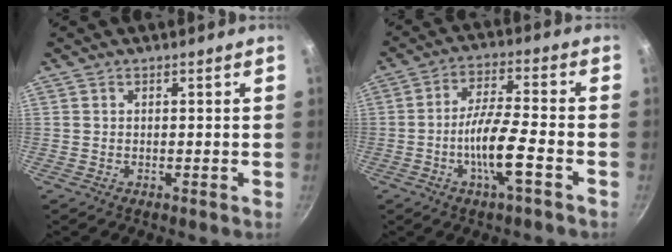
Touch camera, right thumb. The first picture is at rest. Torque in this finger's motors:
{"motor_torque": [2.89, -0.21, 1.54, -1.22, 0.66]}